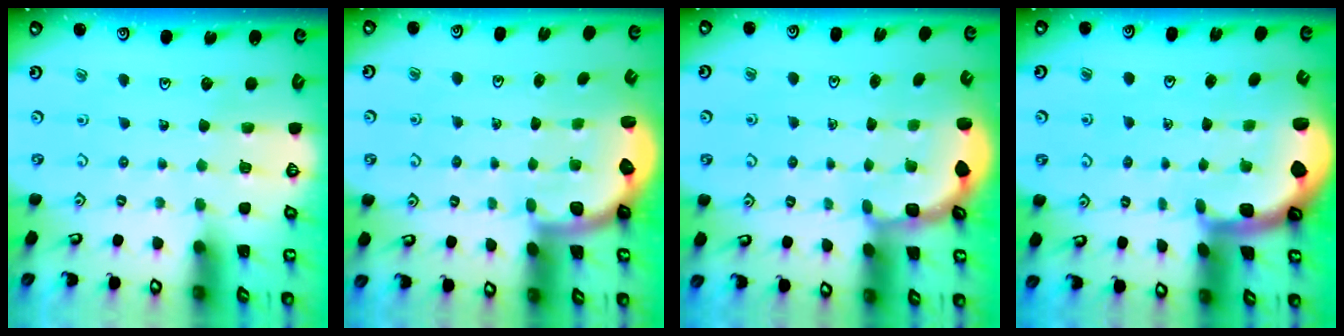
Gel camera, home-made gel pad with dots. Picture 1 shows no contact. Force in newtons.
{"total": 2.3, "press": 1.9, "slide": 1.3}
{"total": 2.8, "press": 2.5, "slide": 1.4}
{"total": 1.7, "press": 1.6, "slide": 0.4}